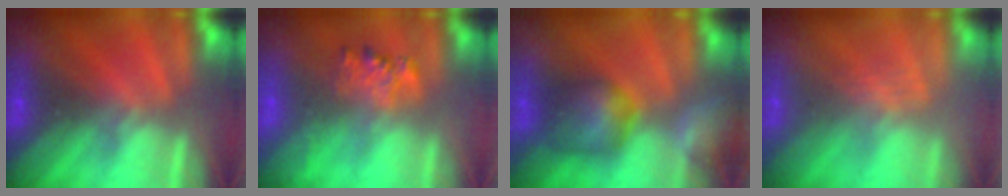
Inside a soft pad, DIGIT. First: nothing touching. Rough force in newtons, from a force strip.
{"total": 2.2}
{"total": 7.3}
{"total": 2.4}